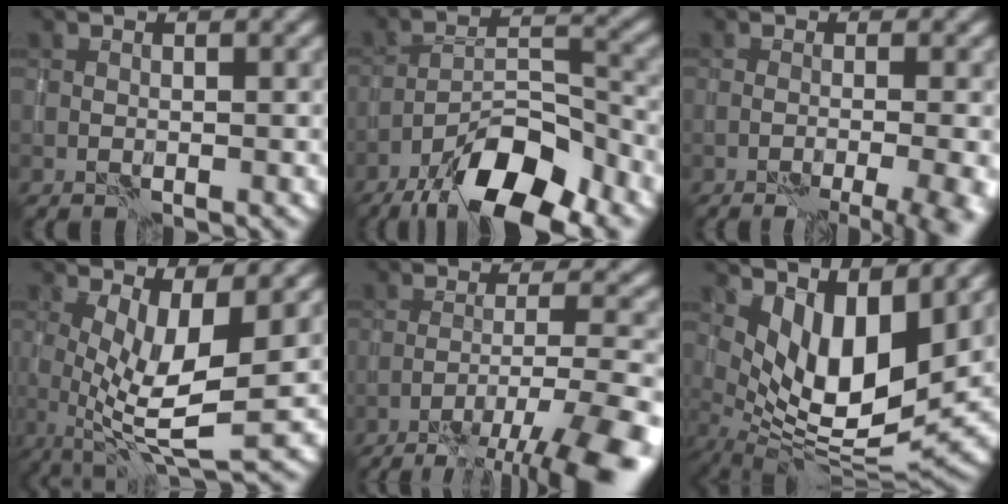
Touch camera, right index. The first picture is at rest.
{"total": 10.4, "force": [-7.1, 3.2, 6.9], "torque": [-0.112, 0.013, -0.130]}
{"total": 7.4, "force": [-4.6, 1.9, 5.4], "torque": [-0.053, -0.003, -0.048]}
{"total": 7.1, "force": [0.9, 1.7, 6.8], "torque": [-0.122, -0.005, 0.017]}
{"total": 10.5, "force": [-7.7, 1.3, 7.0], "torque": [-0.108, -0.010, -0.108]}
{"total": 8.7, "force": [3.1, 3.4, 7.4], "torque": [-0.136, -0.017, 0.063]}